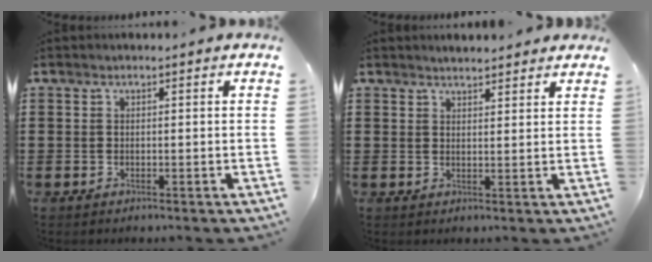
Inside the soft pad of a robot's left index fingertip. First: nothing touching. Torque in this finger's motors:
{"motor_torque": [0.60, 1.42, 0.05, 0.01]}